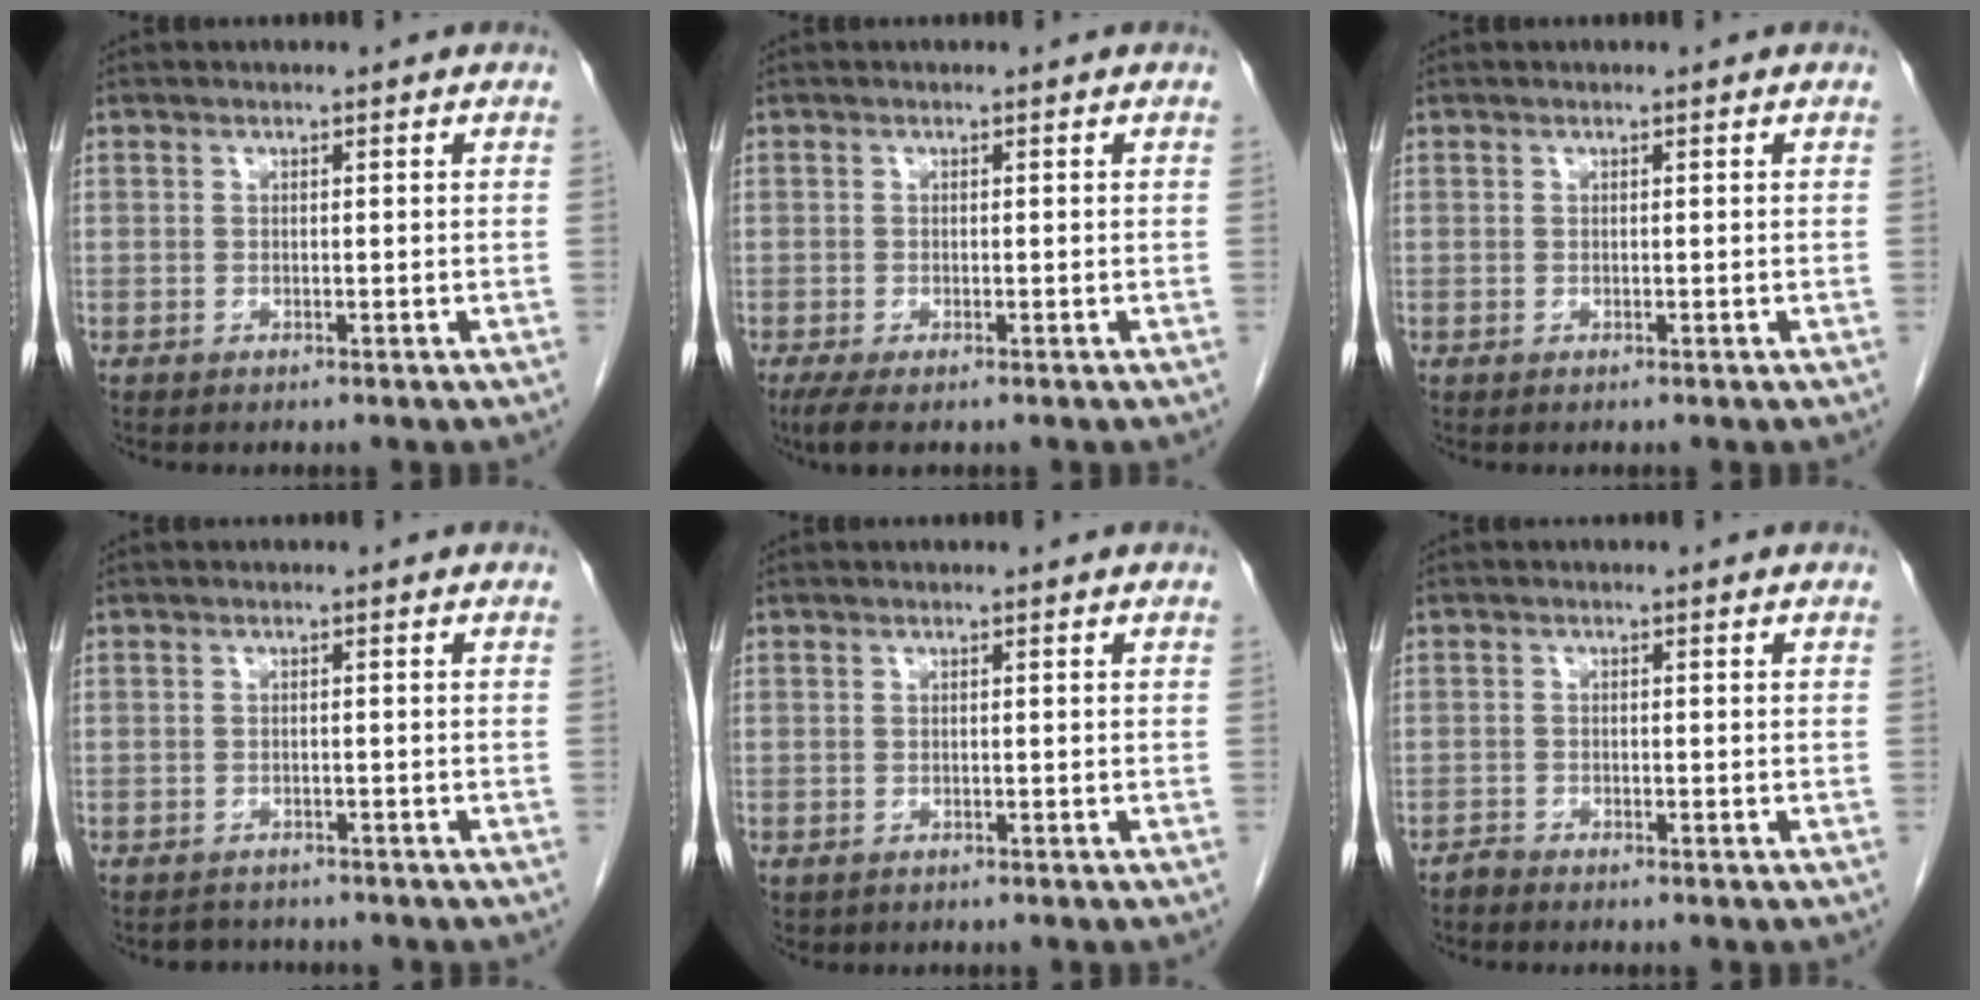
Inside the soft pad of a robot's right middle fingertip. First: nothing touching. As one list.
[{"total": 3.4, "force": [-2.3, 0.9, 2.3], "torque": [-0.042, -0.010, -0.035]}, {"total": 0.0}, {"total": 2.9, "force": [-2.6, 1.1, 0.0], "torque": [-0.007, -0.004, -0.037]}, {"total": 0.5, "force": [-0.2, 0.5, 0.1], "torque": [-0.009, 0.003, 0.001]}, {"total": 1.0, "force": [-0.9, 0.1, -0.1], "torque": [0.001, -0.002, -0.018]}]